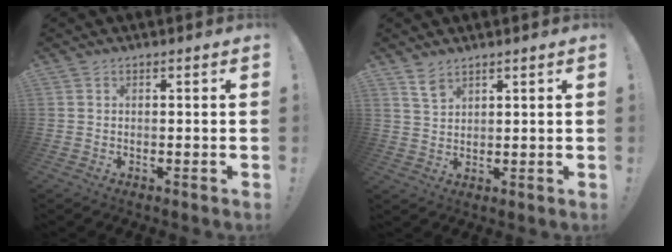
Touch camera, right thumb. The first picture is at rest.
{"total": 4.5, "force": [3.4, 2.2, 2.1], "torque": [-0.026, -0.023, 0.062]}